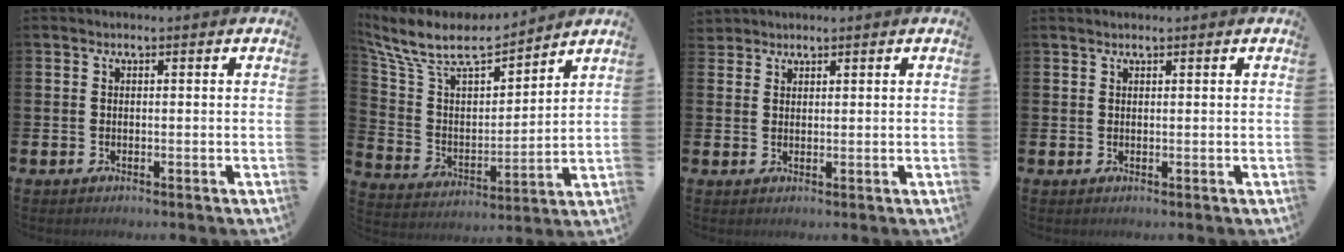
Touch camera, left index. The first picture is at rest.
{"total": 9.4, "force": [8.2, 2.7, 3.6], "torque": [-0.114, -0.054, 0.143]}
{"total": 2.1, "force": [1.9, 0.8, -0.1], "torque": [0.006, -0.003, 0.036]}
{"total": 0.8, "force": [0.7, 0.1, 0.1], "torque": [-0.001, 0.001, 0.013]}